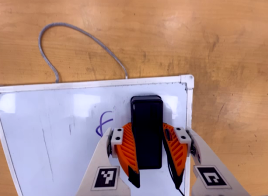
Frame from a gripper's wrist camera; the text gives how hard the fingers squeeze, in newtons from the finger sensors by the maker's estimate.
{"total": 12.5, "left": 12.5, "right": 12.6}